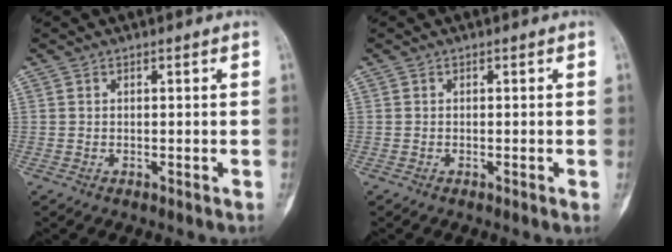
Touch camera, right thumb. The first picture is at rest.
{"total": 0.6, "force": [-0.2, 0.0, 0.5], "torque": [-0.009, -0.001, -0.002]}